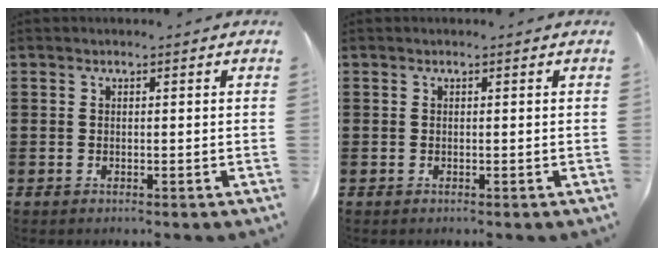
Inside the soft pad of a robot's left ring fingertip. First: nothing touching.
{"total": 0.0}